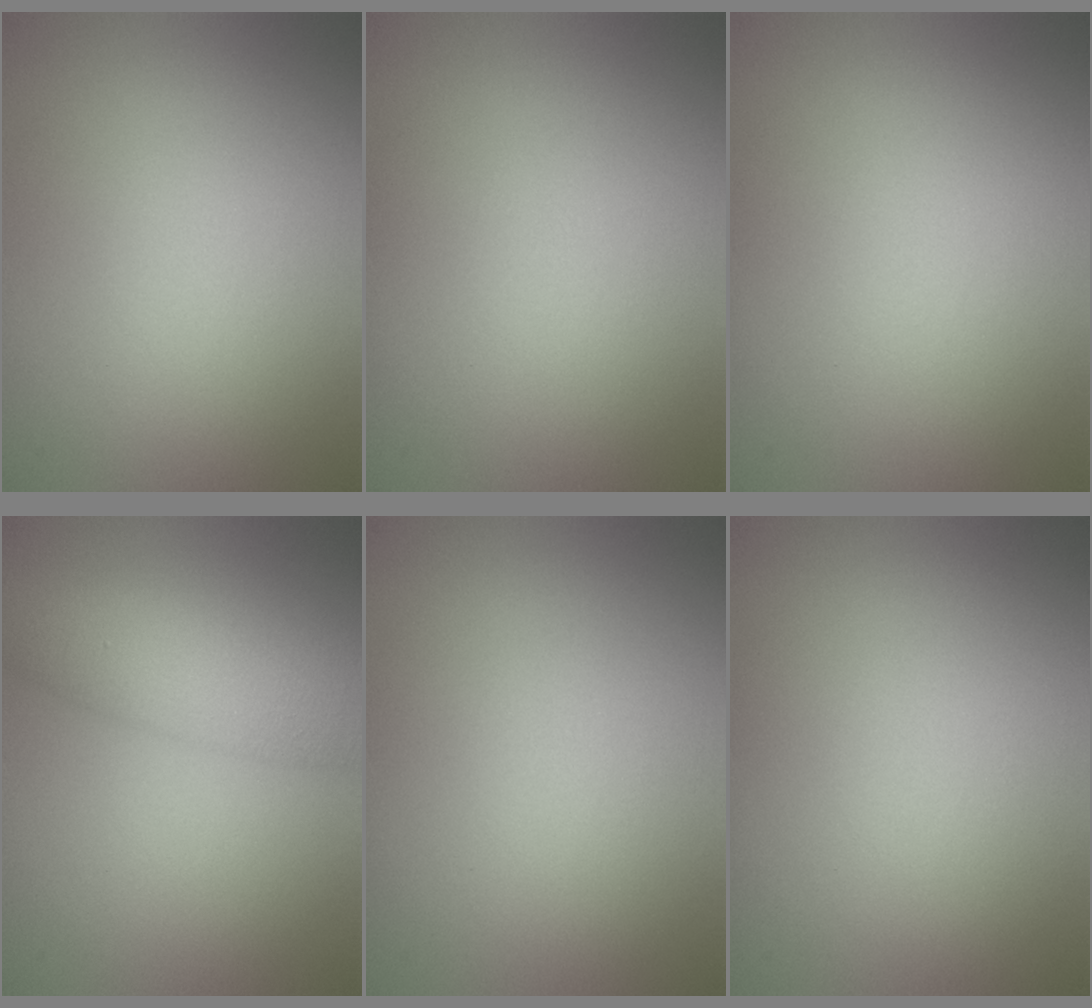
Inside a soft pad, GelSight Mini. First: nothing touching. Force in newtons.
{"total": 0.0}
{"total": 0.0}
{"total": 5.9, "press": 5.9, "slide": 0.1}
{"total": 0.0}
{"total": 0.0}